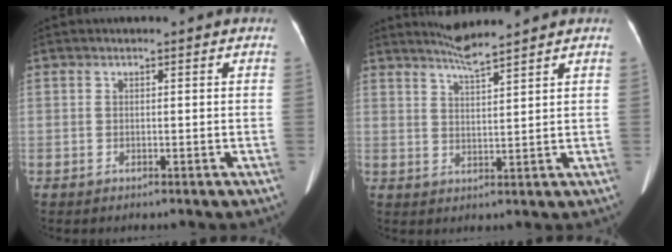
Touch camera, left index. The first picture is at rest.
{"total": 4.3, "force": [4.0, -0.8, 1.6], "torque": [-0.036, -0.002, 0.077]}